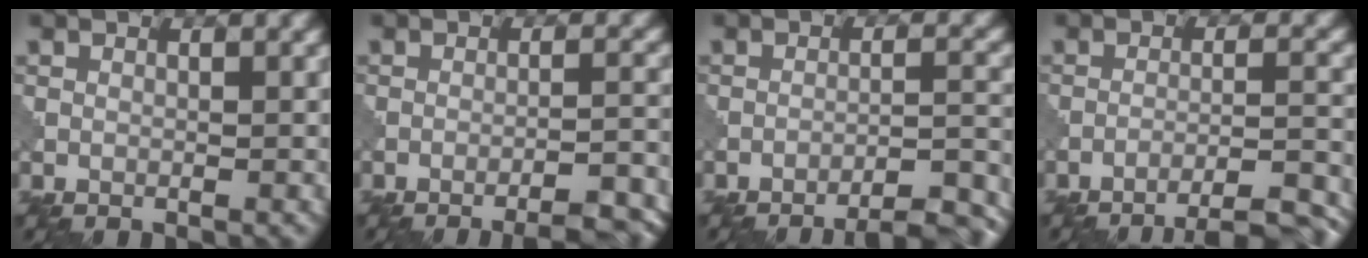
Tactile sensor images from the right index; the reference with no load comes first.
{"total": 7.8, "force": [-6.3, 2.2, 4.1], "torque": [-0.028, 0.013, -0.057]}
{"total": 11.0, "force": [-9.9, 2.6, 4.0], "torque": [-0.021, 0.023, -0.107]}
{"total": 11.5, "force": [-10.3, 2.5, 4.3], "torque": [-0.036, 0.018, -0.118]}